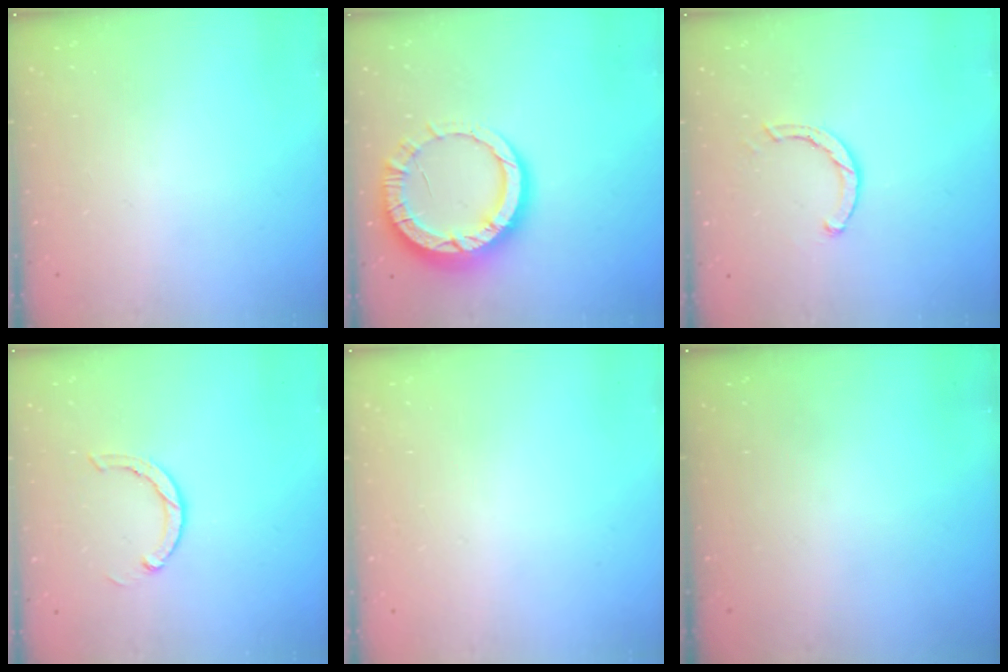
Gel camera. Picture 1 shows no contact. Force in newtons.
{"total": 12.6, "press": 12.6, "slide": 1.1}
{"total": 2.4, "press": 2.4, "slide": 0.1}
{"total": 3.0, "press": 3.0, "slide": 0.1}
{"total": 2.7, "press": 2.7, "slide": 0.2}
{"total": 0.0}